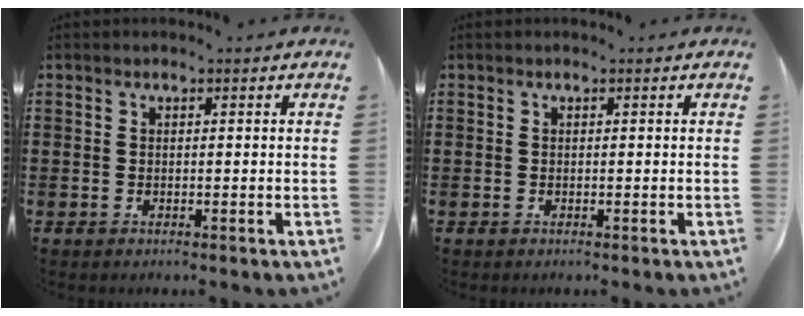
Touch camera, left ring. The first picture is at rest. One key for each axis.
{"total": 0.0}